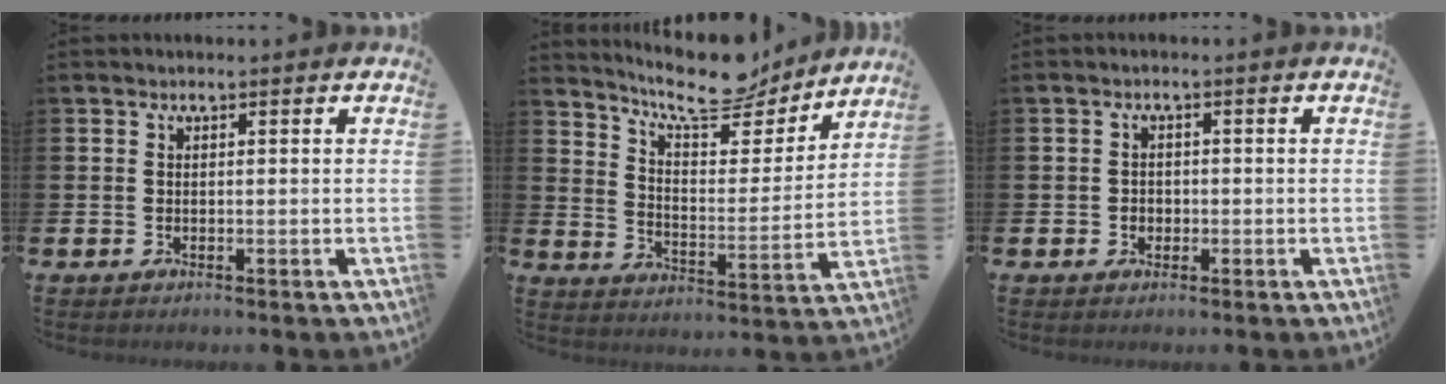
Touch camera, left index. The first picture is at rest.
{"total": 11.4, "force": [10.4, 2.6, 4.0], "torque": [-0.088, -0.072, 0.182]}
{"total": 1.5, "force": [-0.3, 1.4, 0.5], "torque": [0.001, 0.002, -0.011]}